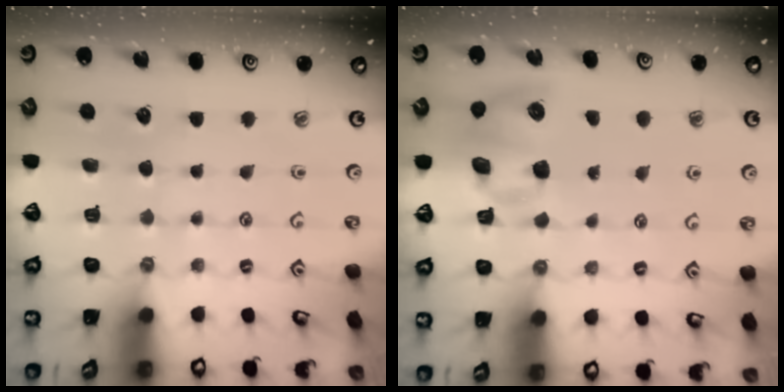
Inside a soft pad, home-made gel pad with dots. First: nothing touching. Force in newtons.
{"total": 9.6, "press": 9.5, "slide": 1.5}